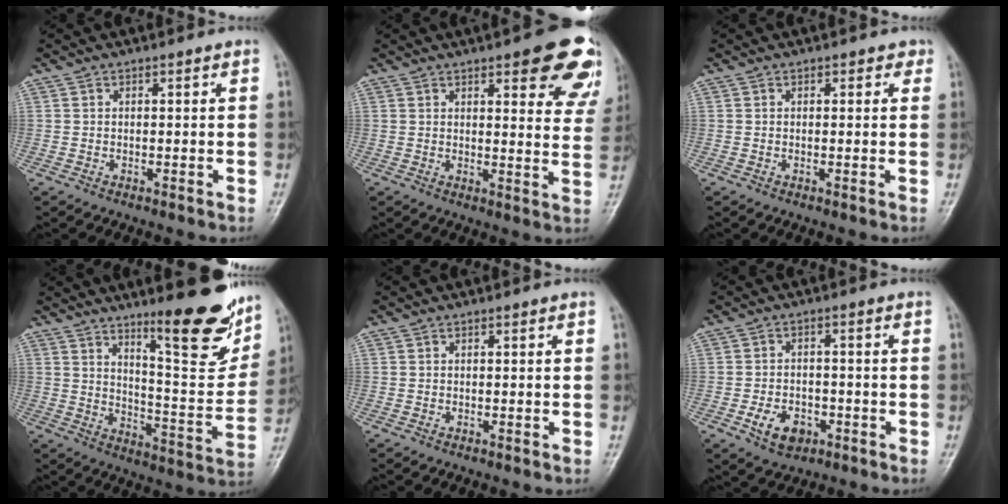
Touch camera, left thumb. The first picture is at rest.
{"total": 15.0, "force": [8.8, 4.8, 11.1], "torque": [-0.097, -0.038, 0.093]}
{"total": 1.3, "force": [0.6, 1.0, 0.6], "torque": [0.011, 0.001, 0.000]}
{"total": 17.9, "force": [11.8, 4.3, 12.9], "torque": [-0.134, -0.080, 0.179]}
{"total": 0.0}
{"total": 6.1, "force": [-2.8, 4.2, 3.5], "torque": [-0.047, 0.015, -0.042]}